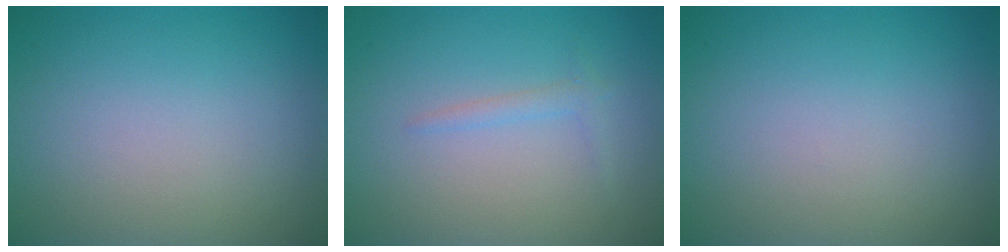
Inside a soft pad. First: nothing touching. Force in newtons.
{"total": 1.0, "press": 1.0, "slide": 0.1}
{"total": 0.0}